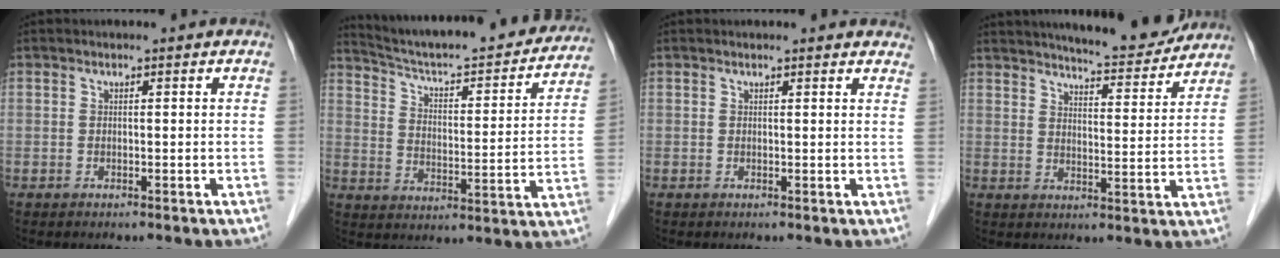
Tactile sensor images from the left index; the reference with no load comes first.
{"total": 25.8, "force": [23.6, 3.5, 10.0], "torque": [-0.150, -0.037, 0.311]}
{"total": 5.3, "force": [5.1, 1.1, 1.3], "torque": [-0.003, -0.001, 0.034]}
{"total": 11.7, "force": [10.9, 1.3, 4.0], "torque": [-0.056, -0.012, 0.142]}